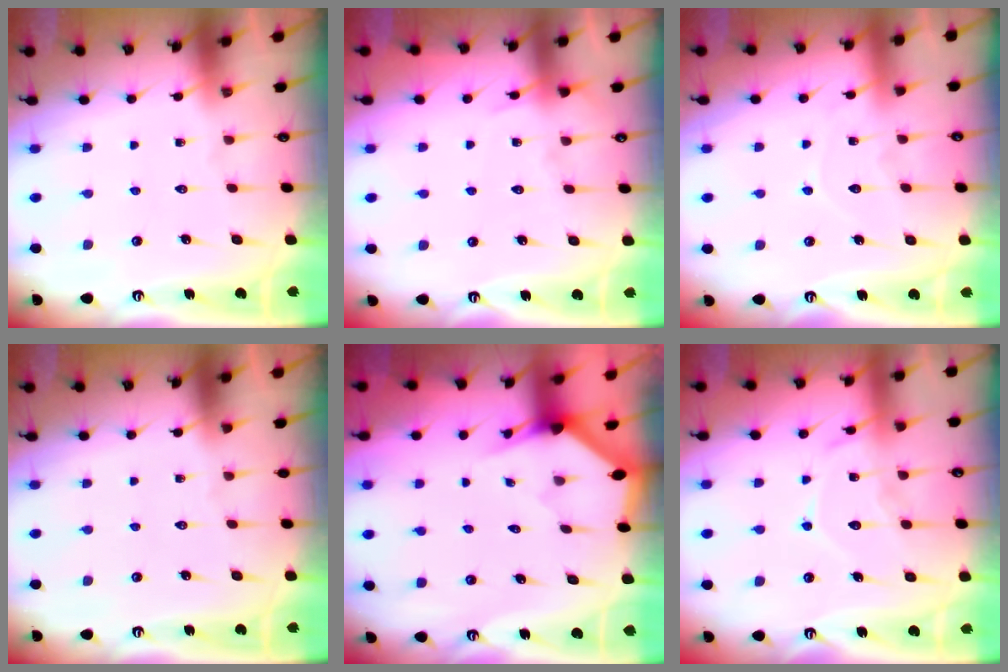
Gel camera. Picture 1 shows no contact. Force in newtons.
{"total": 3.8, "press": 3.8, "slide": 0.6}
{"total": 6.8, "press": 6.8, "slide": 0.7}
{"total": 0.0}
{"total": 2.4, "press": 2.4, "slide": 0.2}
{"total": 12.4, "press": 12.4, "slide": 1.2}